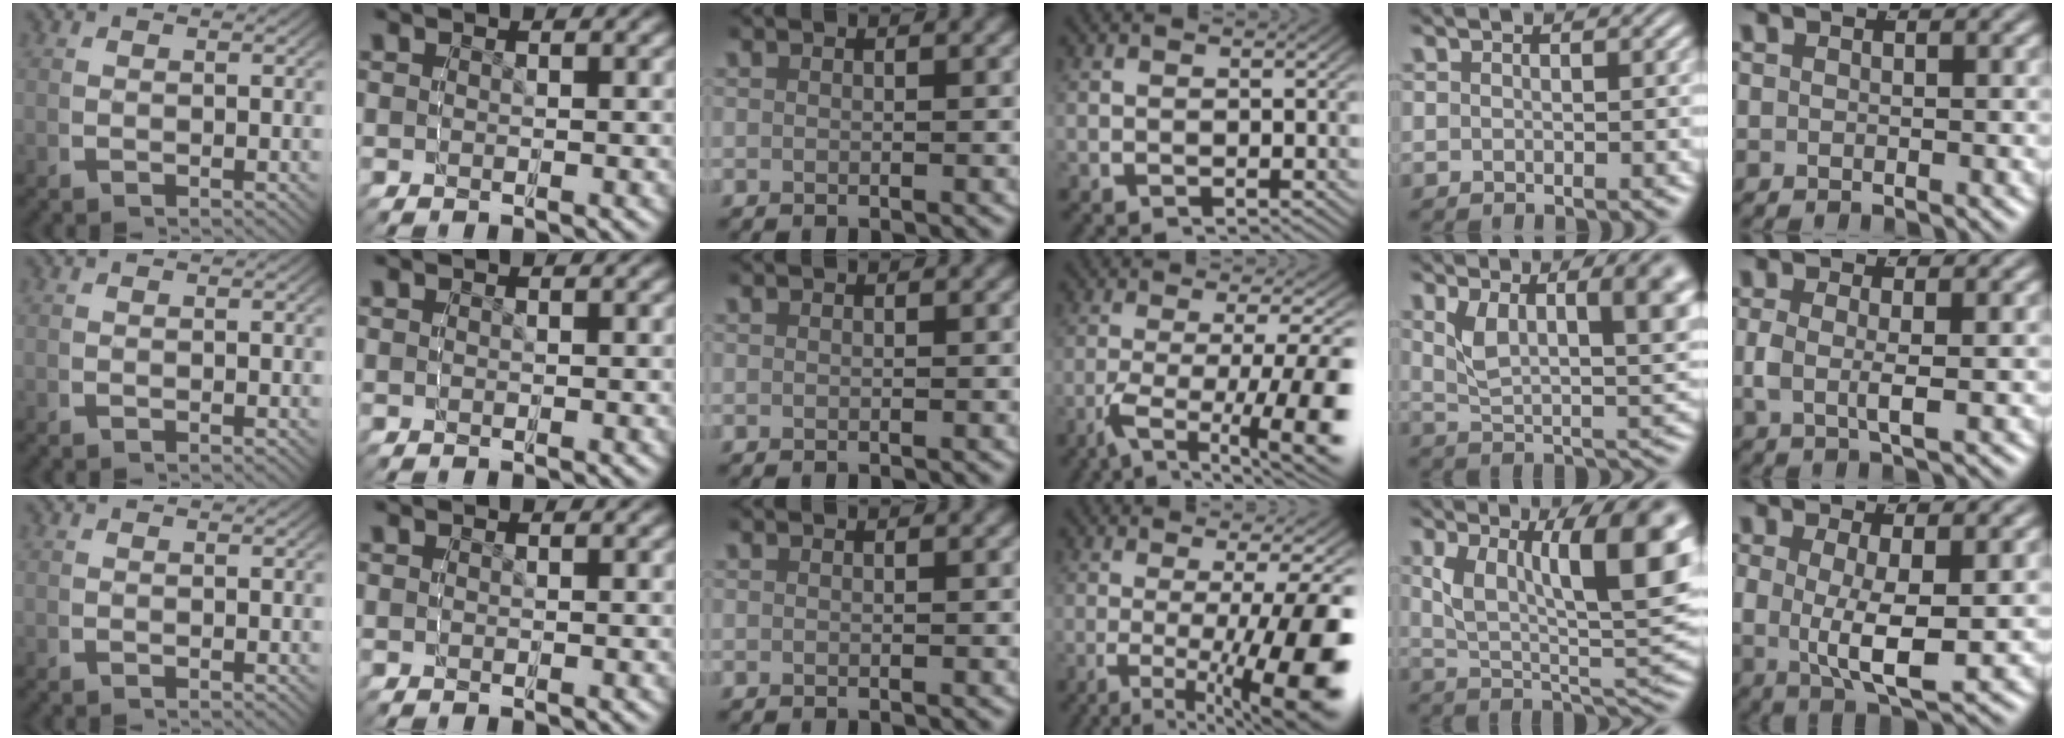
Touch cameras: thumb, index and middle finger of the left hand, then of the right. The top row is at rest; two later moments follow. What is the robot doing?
{"motion": "grasp_and_lifting", "object": "button"}